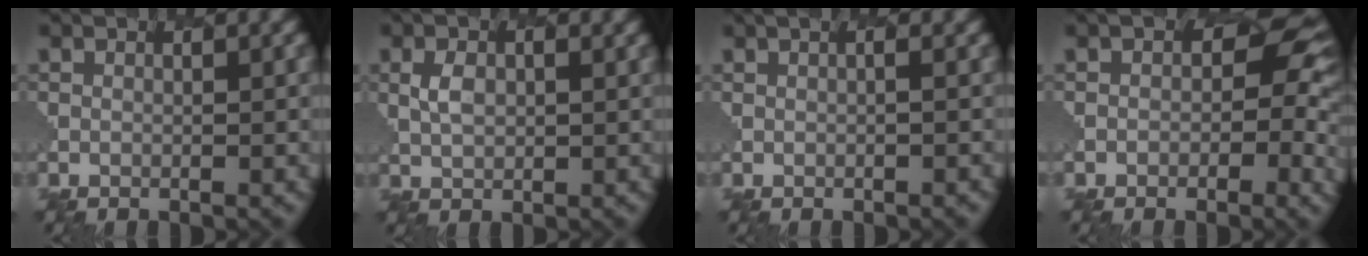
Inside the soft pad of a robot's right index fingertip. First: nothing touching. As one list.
[{"total": 1.3, "force": [0.9, 0.9, -0.3], "torque": [-0.042, 0.001, -0.003]}, {"total": 2.3, "force": [0.7, 1.2, 1.9], "torque": [-0.004, 0.018, -0.014]}, {"total": 2.8, "force": [0.5, 2.4, 1.3], "torque": [-0.031, 0.008, -0.029]}]